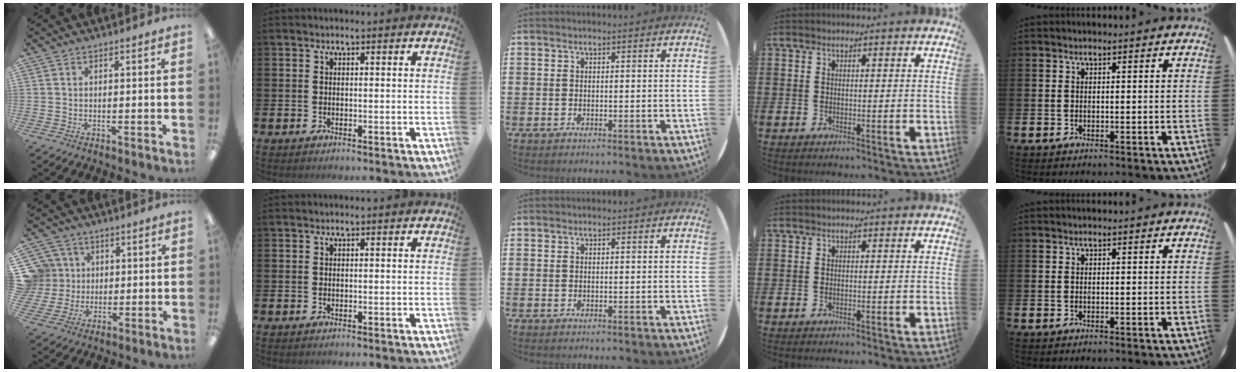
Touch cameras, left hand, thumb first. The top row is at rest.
{"thumb": {"total": 9.4, "force": [2.5, 9.0, 1.4], "torque": [-0.051, -0.006, 0.055]}}